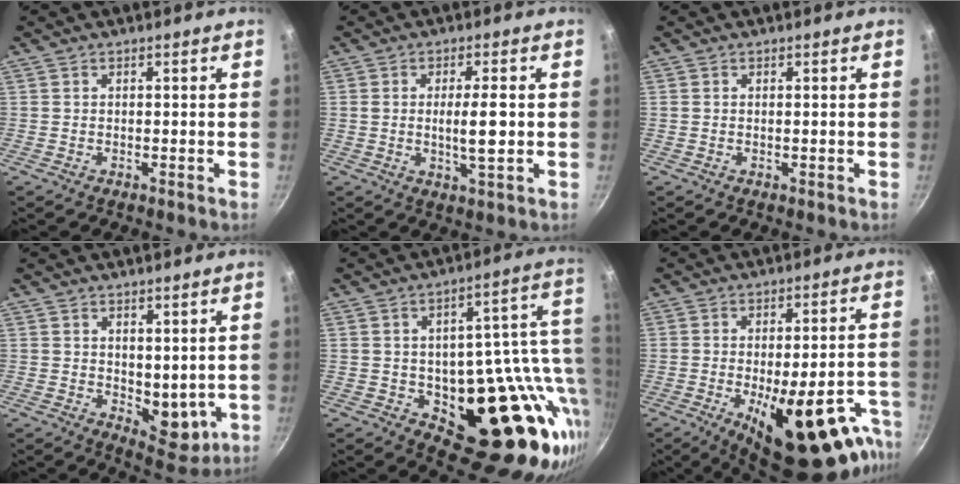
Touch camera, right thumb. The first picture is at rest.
{"total": 5.9, "force": [-0.1, 1.1, 5.8], "torque": [-0.102, -0.003, -0.001]}
{"total": 0.0}
{"total": 6.7, "force": [1.0, 4.1, 5.1], "torque": [-0.050, -0.024, 0.022]}
{"total": 27.3, "force": [-3.3, 14.1, 23.1], "torque": [-0.239, -0.019, -0.031]}
{"total": 21.6, "force": [-10.0, 8.6, 17.1], "torque": [-0.175, 0.021, -0.128]}